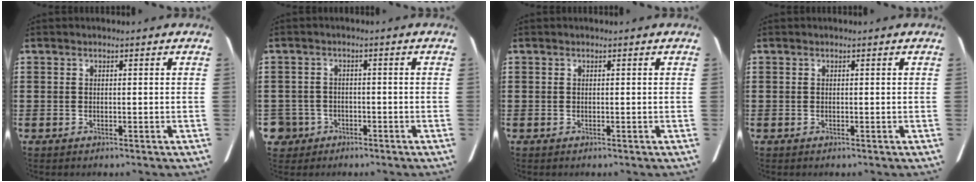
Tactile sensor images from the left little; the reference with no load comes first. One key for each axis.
{"total": 2.4, "fx": -1.7, "fy": 1.6, "fz": 0.5, "tx": -0.029, "ty": -0.005, "tz": -0.043}
{"total": 0.0}
{"total": 0.0}